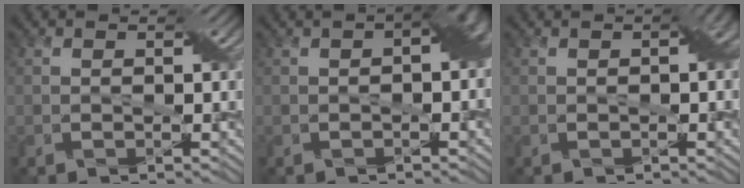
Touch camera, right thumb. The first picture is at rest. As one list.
[{"total": 4.9, "force": [0.1, 2.6, 4.2], "torque": [-0.049, 0.008, 0.000]}, {"total": 2.1, "force": [0.2, 0.9, 1.9], "torque": [-0.026, 0.008, 0.001]}]